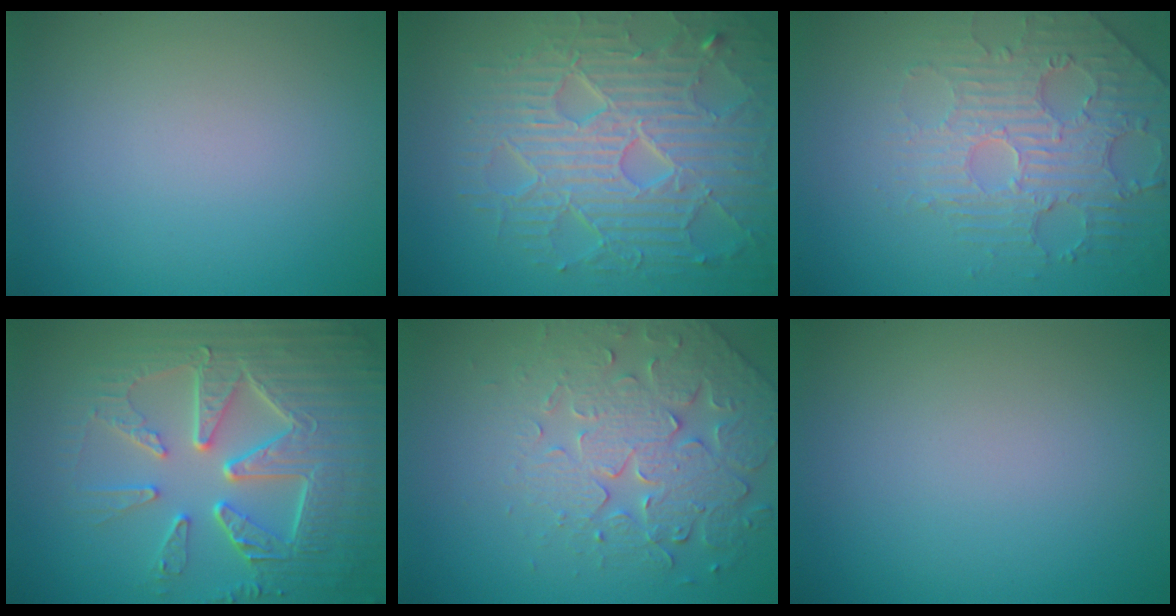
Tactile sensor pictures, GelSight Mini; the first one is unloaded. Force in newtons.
{"total": 8.9, "press": 6.2, "slide": 6.4}
{"total": 4.6, "press": 3.8, "slide": 2.7}
{"total": 9.0, "press": 6.5, "slide": 6.3}
{"total": 5.0, "press": 4.8, "slide": 1.5}
{"total": 0.0}